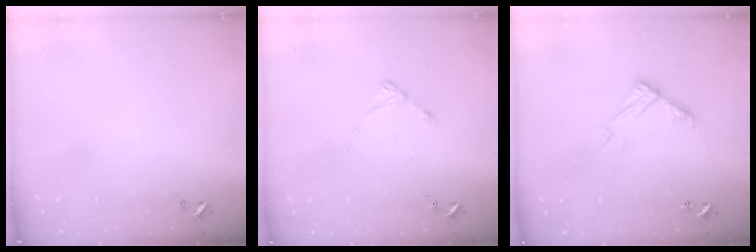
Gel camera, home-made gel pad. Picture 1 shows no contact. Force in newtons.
{"total": 2.4, "press": 2.4, "slide": 0.3}
{"total": 11.1, "press": 11.0, "slide": 0.5}